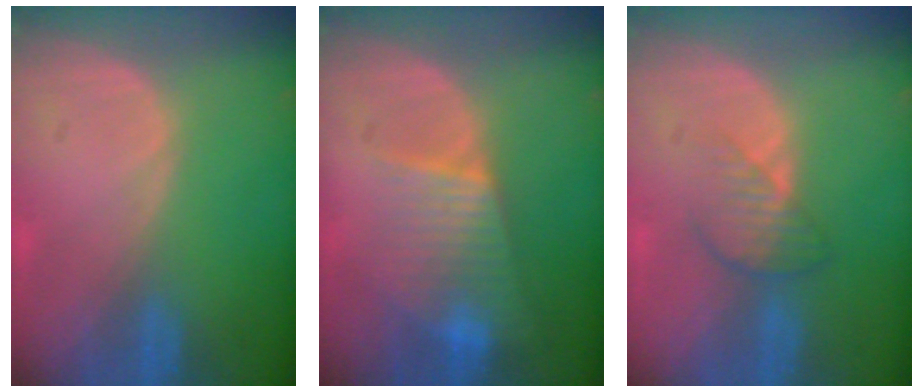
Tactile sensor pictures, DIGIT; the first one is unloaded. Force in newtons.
{"total": 6.7, "press": 6.6, "slide": 1.3}
{"total": 3.9, "press": 3.5, "slide": 1.7}